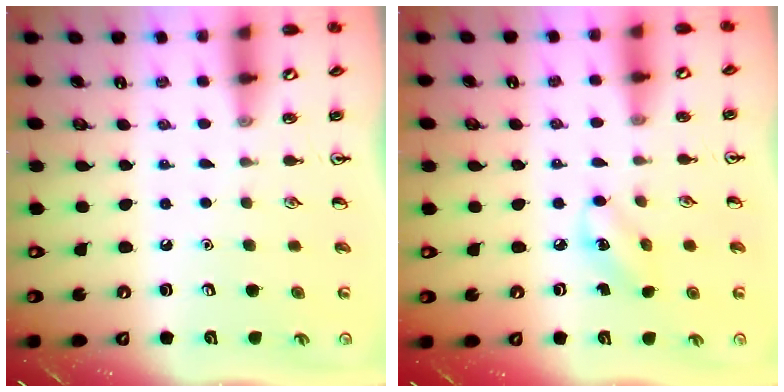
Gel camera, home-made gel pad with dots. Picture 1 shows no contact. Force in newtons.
{"total": 3.7, "press": 3.6, "slide": 1.0}